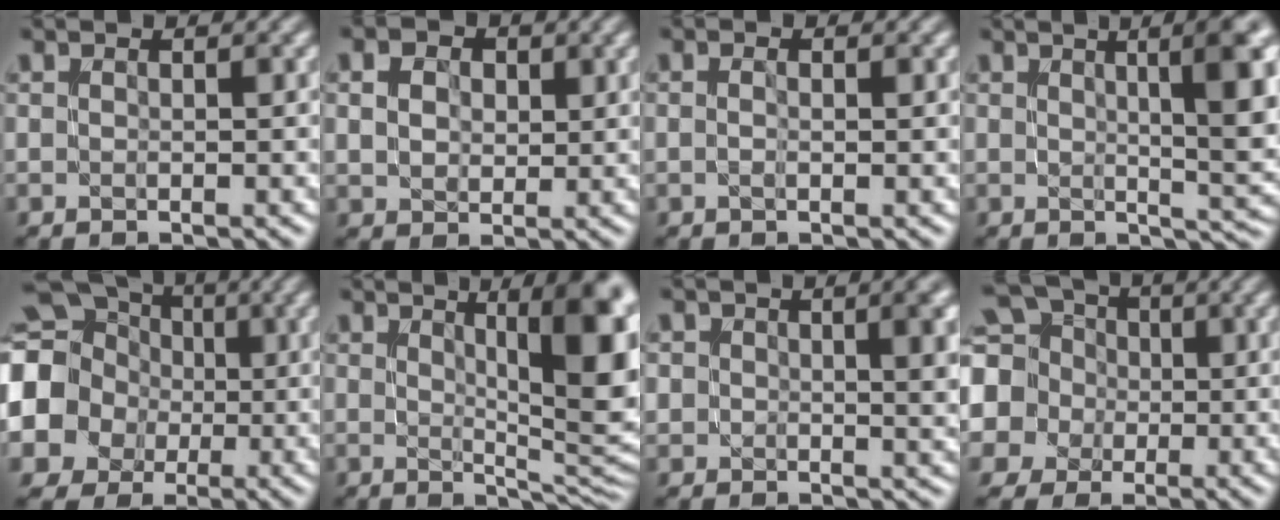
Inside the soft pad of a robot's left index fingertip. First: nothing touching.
{"total": 3.6, "force": [1.2, 2.7, 2.0], "torque": [-0.046, 0.000, 0.016]}
{"total": 1.0, "force": [0.1, 0.4, 1.0], "torque": [-0.015, -0.010, -0.002]}
{"total": 9.3, "force": [2.5, 2.6, 8.5], "torque": [-0.084, 0.011, 0.033]}
{"total": 19.1, "force": [0.8, 17.9, 6.7], "torque": [-0.184, 0.005, -0.036]}
{"total": 12.6, "force": [3.4, 3.8, 11.5], "torque": [-0.116, 0.009, 0.045]}
{"total": 4.7, "force": [1.5, 2.6, 3.6], "torque": [-0.041, -0.007, 0.026]}
{"total": 12.5, "force": [1.9, 11.3, 5.0], "torque": [-0.142, 0.020, 0.000]}